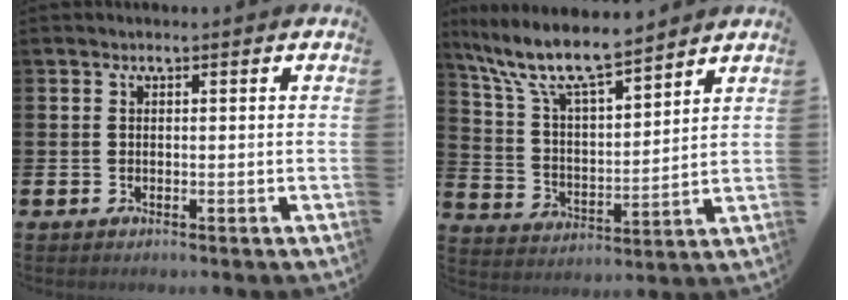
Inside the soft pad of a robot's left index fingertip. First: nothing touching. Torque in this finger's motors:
{"motor_torque": [0.12, -0.31, 1.05, 0.21]}